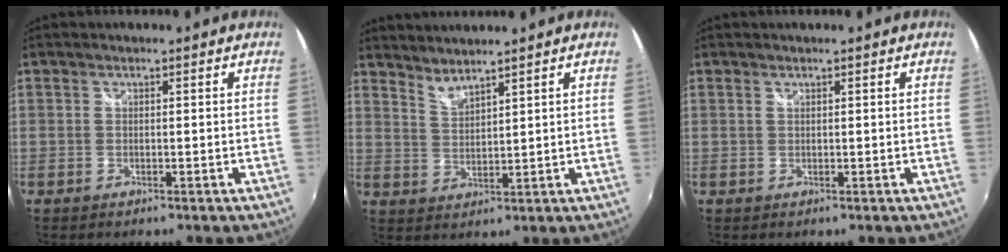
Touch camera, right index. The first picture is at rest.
{"total": 3.7, "force": [3.6, 0.0, 1.1], "torque": [-0.020, -0.003, 0.066]}
{"total": 0.0}